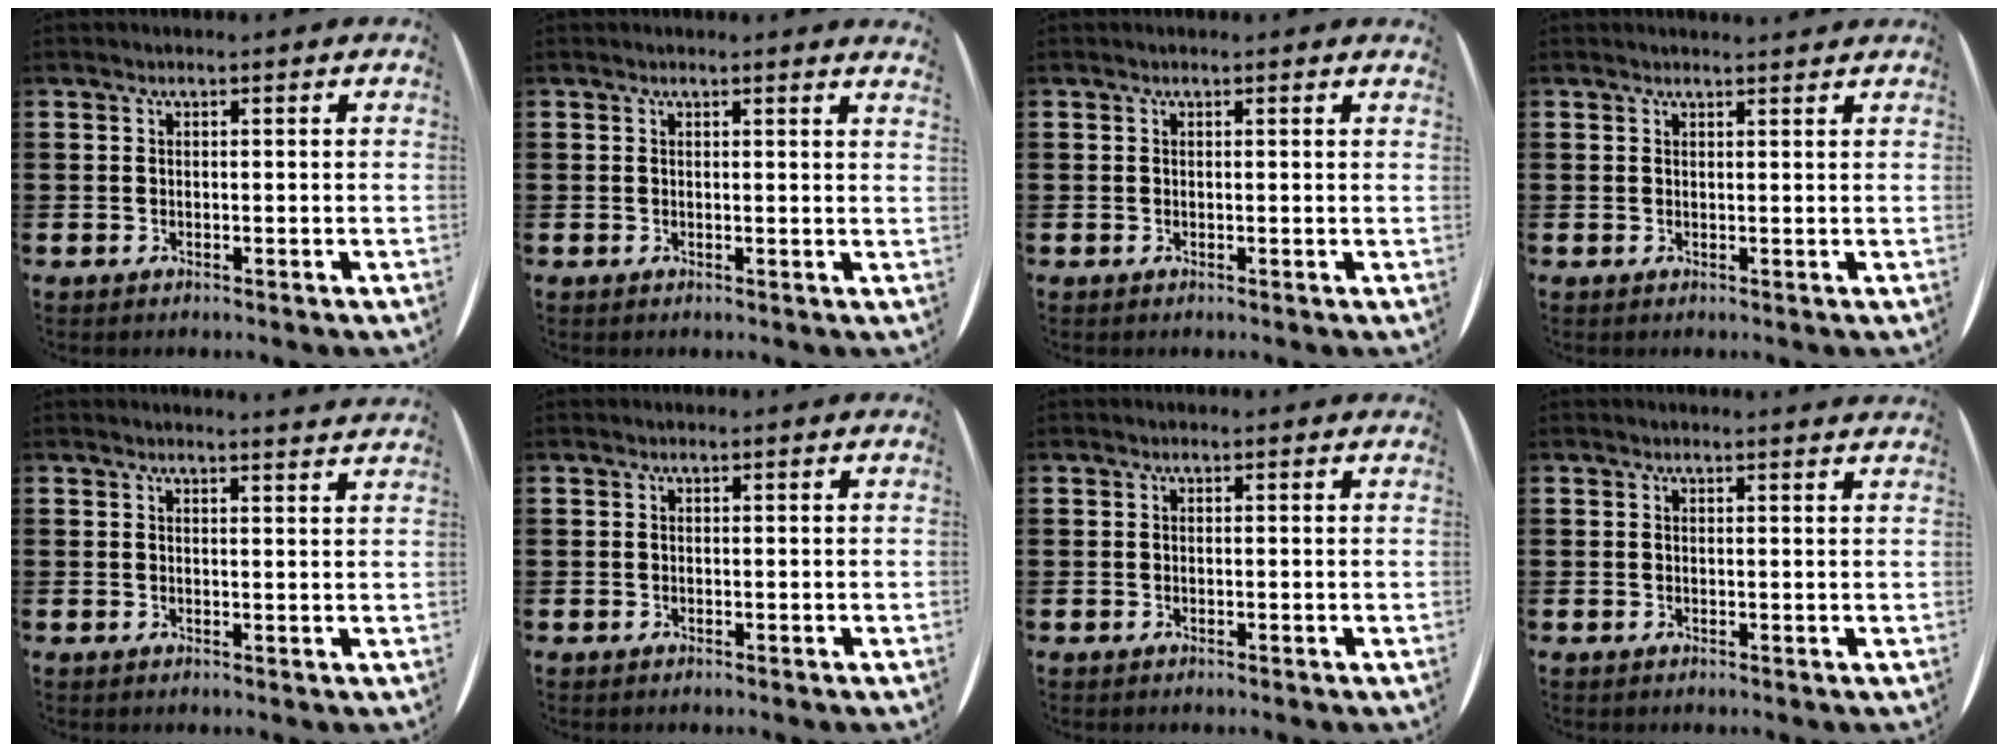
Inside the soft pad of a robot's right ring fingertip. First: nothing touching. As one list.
[{"total": 0.8, "force": [0.7, -0.3, 0.3], "torque": [-0.004, -0.002, 0.013]}, {"total": 0.0}, {"total": 0.9, "force": [0.9, -0.1, 0.0], "torque": [0.001, 0.001, 0.017]}, {"total": 1.7, "force": [1.7, -0.3, 0.0], "torque": [0.001, -0.008, 0.032]}, {"total": 0.0}, {"total": 0.0}, {"total": 0.6, "force": [0.6, -0.1, 0.1], "torque": [0.000, 0.000, 0.011]}]